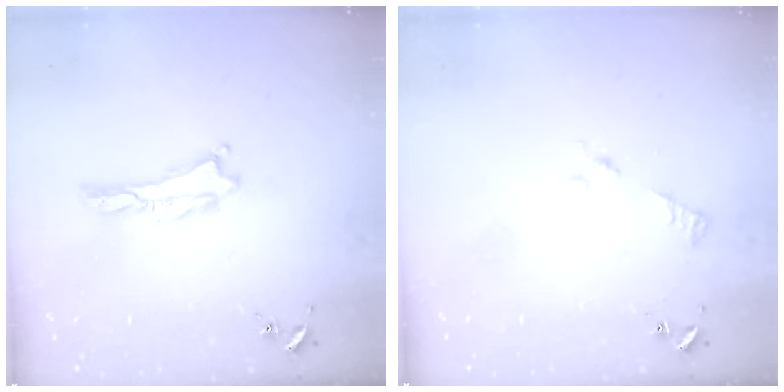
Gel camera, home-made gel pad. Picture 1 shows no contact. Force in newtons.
{"total": 2.5, "press": 2.5, "slide": 0.3}